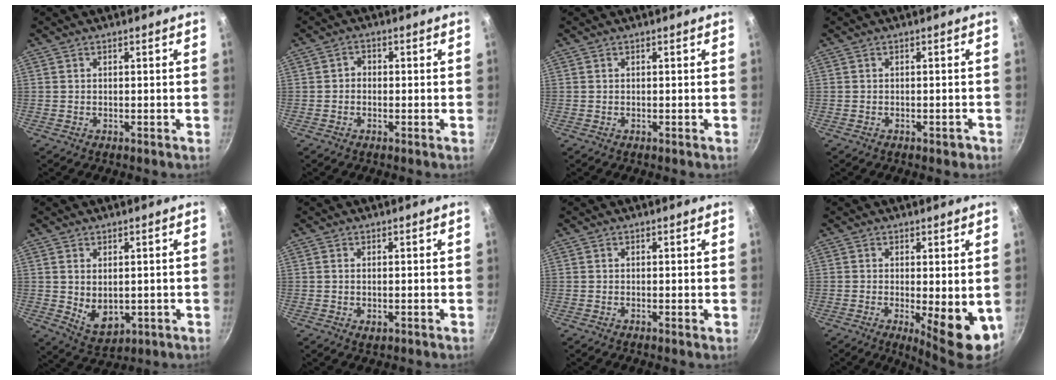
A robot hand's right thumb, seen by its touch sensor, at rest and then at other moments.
{"total": 1.9, "force": [-0.4, 1.6, 0.9], "torque": [-0.011, 0.010, -0.010]}
{"total": 0.0}
{"total": 1.3, "force": [-0.8, 0.8, 0.6], "torque": [0.002, 0.015, -0.002]}
{"total": 6.4, "force": [0.5, 4.3, 4.7], "torque": [-0.069, -0.017, 0.027]}
{"total": 1.4, "force": [-0.1, 0.7, 1.2], "torque": [-0.020, -0.002, 0.000]}
{"total": 0.0}
{"total": 9.0, "force": [-1.4, 2.7, 8.5], "torque": [-0.101, -0.007, -0.007]}